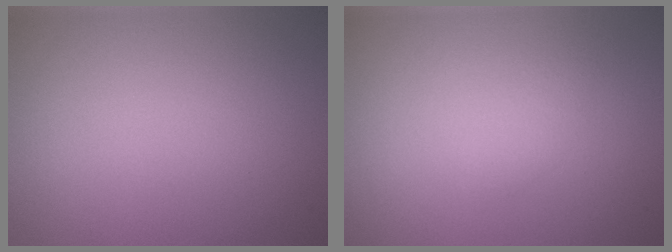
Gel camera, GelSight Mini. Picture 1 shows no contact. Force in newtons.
{"total": 1.0, "press": 1.0, "slide": 0.0}